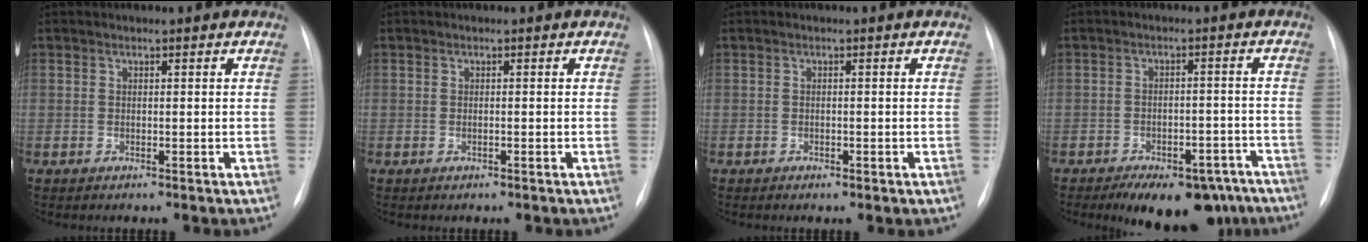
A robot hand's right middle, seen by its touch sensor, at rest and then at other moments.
{"total": 0.0}
{"total": 1.1, "force": [-0.6, 0.5, 0.7], "torque": [-0.011, 0.000, -0.005]}
{"total": 14.0, "force": [-10.4, 6.7, 6.5], "torque": [-0.082, 0.018, -0.133]}